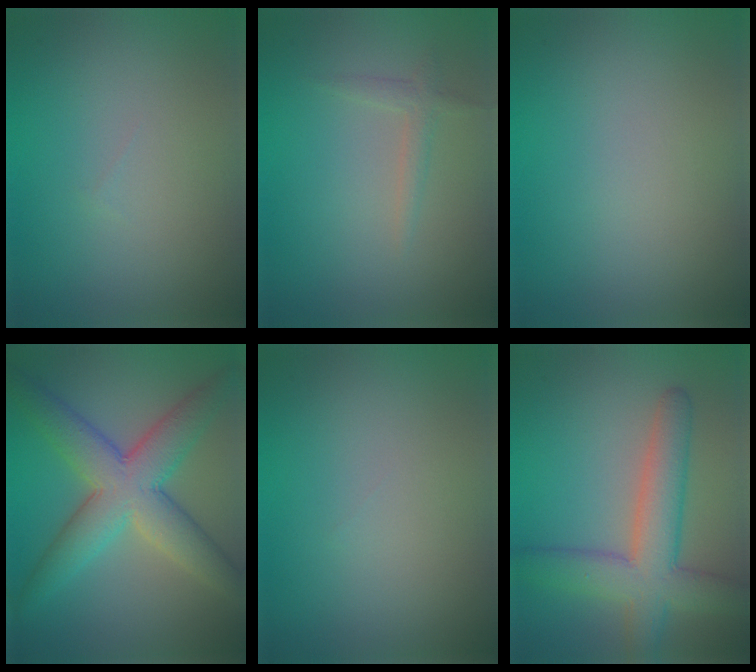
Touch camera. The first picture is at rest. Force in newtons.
{"total": 1.3, "press": 1.3, "slide": 0.0}
{"total": 0.0}
{"total": 7.7, "press": 7.7, "slide": 0.1}
{"total": 0.0}
{"total": 6.8, "press": 6.8, "slide": 0.2}